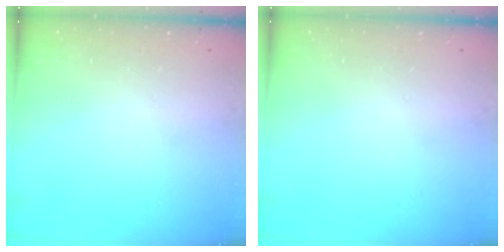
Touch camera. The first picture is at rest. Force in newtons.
{"total": 0.0}